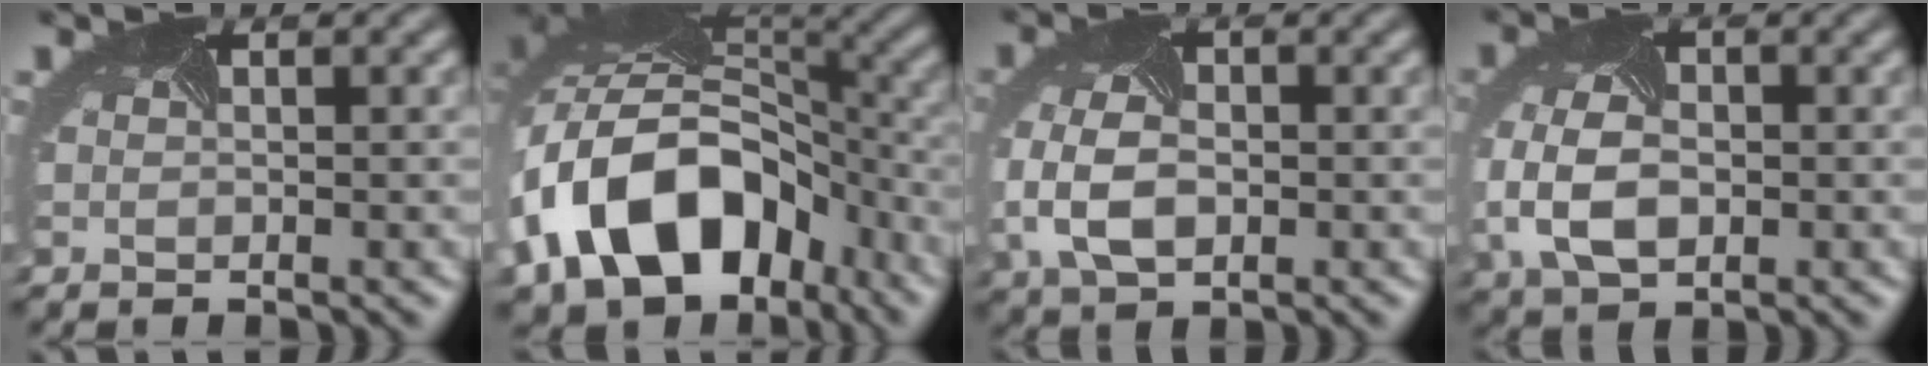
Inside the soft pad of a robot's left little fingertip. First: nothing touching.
{"total": 13.2, "force": [-5.9, 8.8, 7.9], "torque": [-0.159, 0.002, -0.103]}
{"total": 4.4, "force": [-1.1, 2.8, 3.2], "torque": [-0.091, -0.011, -0.014]}
{"total": 4.9, "force": [-1.2, 3.2, 3.5], "torque": [-0.095, -0.011, -0.016]}